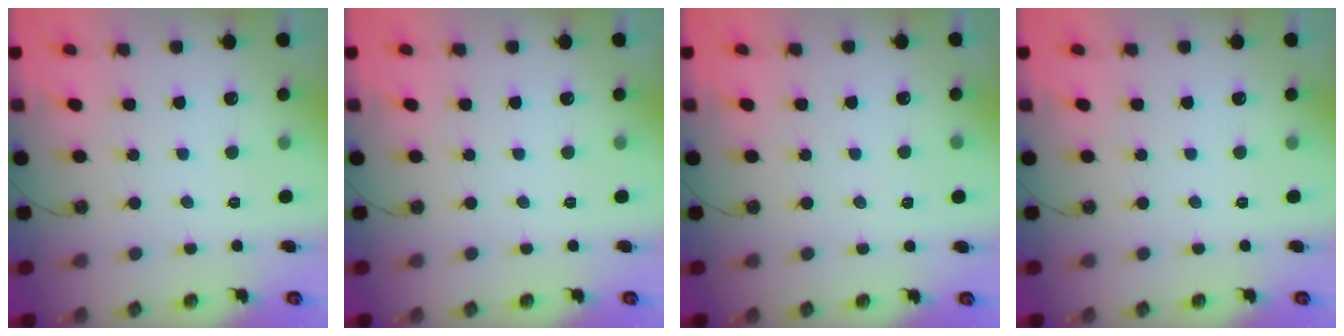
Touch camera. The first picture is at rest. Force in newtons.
{"total": 0.0}
{"total": 4.1, "press": 1.9, "slide": 3.6}
{"total": 0.0}